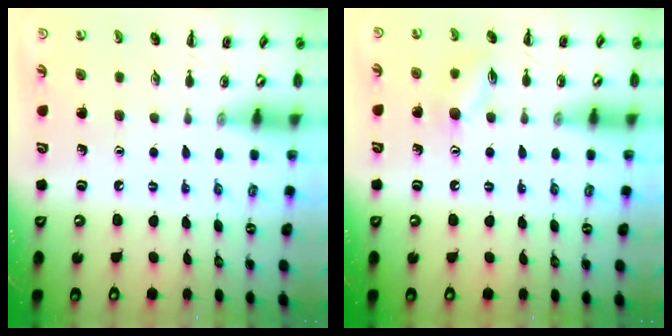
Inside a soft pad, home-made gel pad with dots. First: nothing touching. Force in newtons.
{"total": 8.2, "press": 8.2, "slide": 0.8}